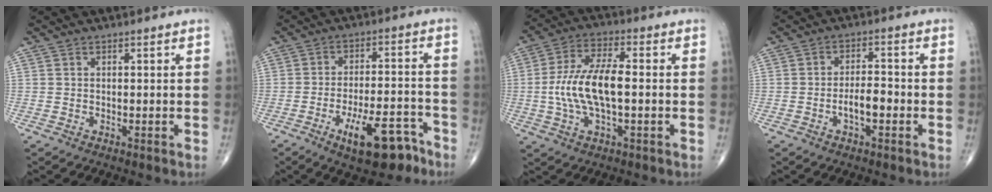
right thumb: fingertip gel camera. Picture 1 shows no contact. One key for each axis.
{"total": 12.3, "fx": -7.1, "fy": 4.7, "fz": 8.9, "tx": -0.128, "ty": 0.045, "tz": -0.106}
{"total": 12.3, "fx": -0.9, "fy": 4.9, "fz": 11.2, "tx": -0.234, "ty": 0.019, "tz": -0.019}
{"total": 4.9, "fx": -1.7, "fy": 2.1, "fz": 4.1, "tx": -0.066, "ty": 0.018, "tz": -0.030}